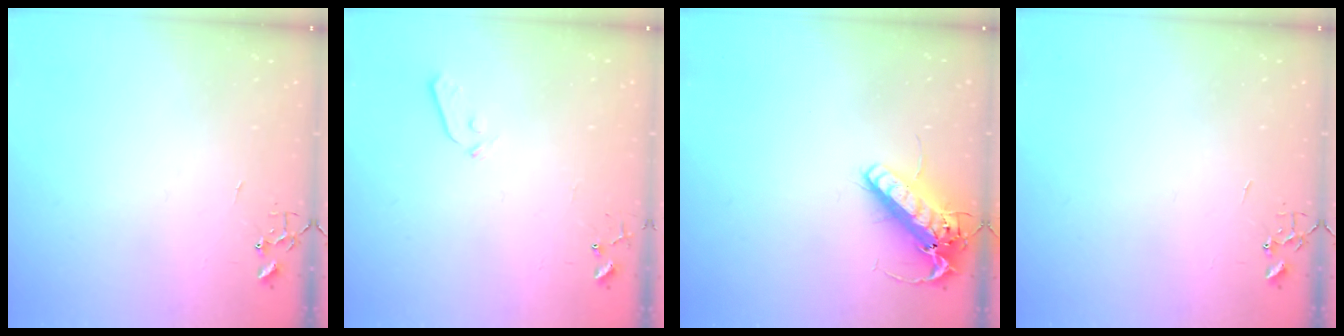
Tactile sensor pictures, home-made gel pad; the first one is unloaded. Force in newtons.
{"total": 3.7, "press": 3.6, "slide": 0.6}
{"total": 15.6, "press": 15.3, "slide": 3.2}
{"total": 0.0}